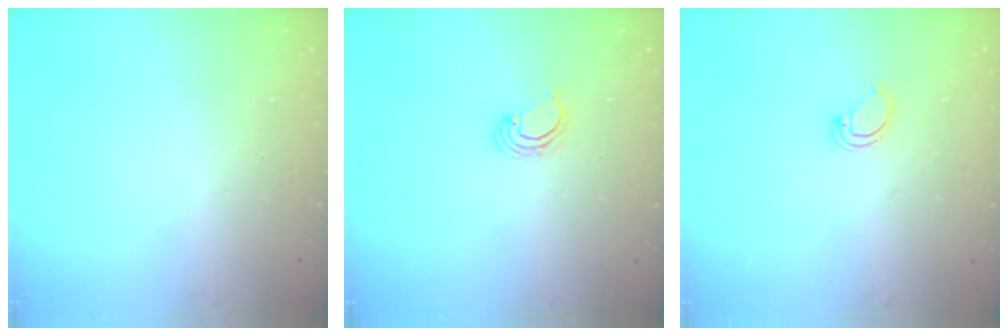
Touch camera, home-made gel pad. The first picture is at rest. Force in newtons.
{"total": 2.6, "press": 2.6, "slide": 0.3}
{"total": 2.9, "press": 2.9, "slide": 0.2}